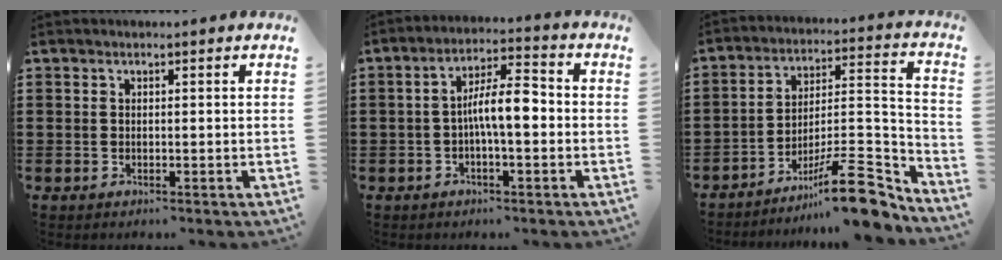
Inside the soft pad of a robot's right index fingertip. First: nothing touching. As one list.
[{"total": 7.5, "force": [-0.8, 2.2, 7.2], "torque": [-0.135, 0.010, -0.018]}, {"total": 13.8, "force": [-10.1, 3.4, 8.8], "torque": [-0.111, 0.046, -0.175]}]